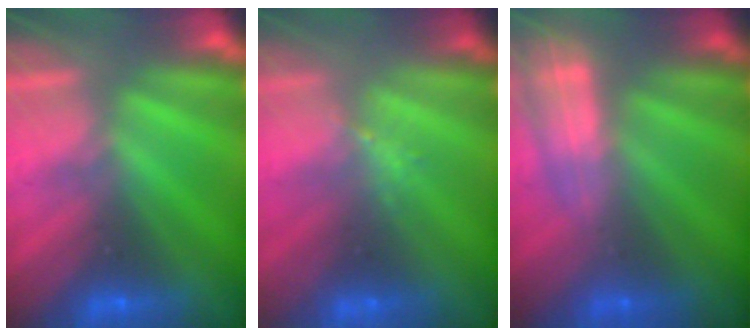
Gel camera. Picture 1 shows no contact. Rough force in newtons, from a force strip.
{"total": 1.3}
{"total": 2.6}